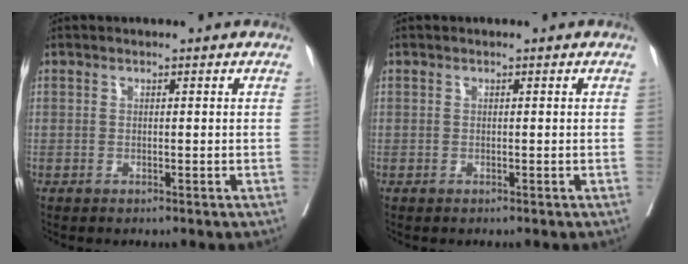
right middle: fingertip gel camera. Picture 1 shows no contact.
{"total": 0.0}